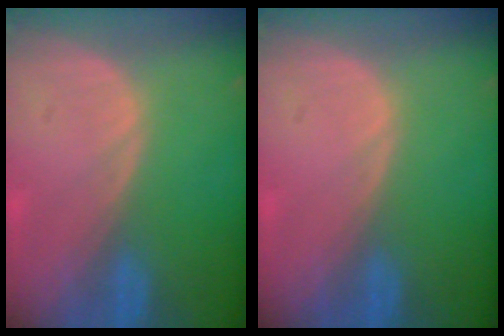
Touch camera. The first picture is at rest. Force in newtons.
{"total": 0.0}